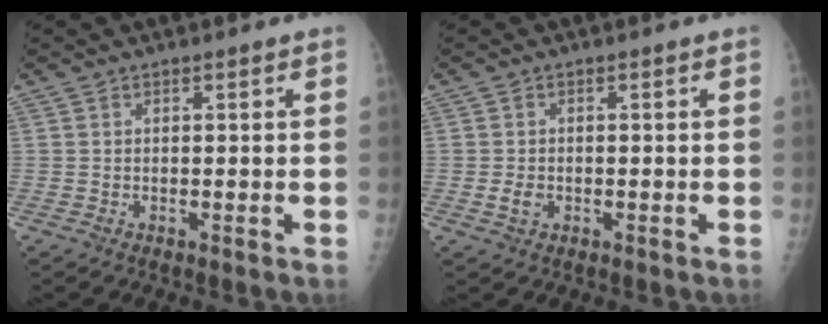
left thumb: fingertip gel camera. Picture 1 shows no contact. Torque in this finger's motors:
{"motor_torque": [-0.05, 0.04, 0.13, -0.06, -0.01]}